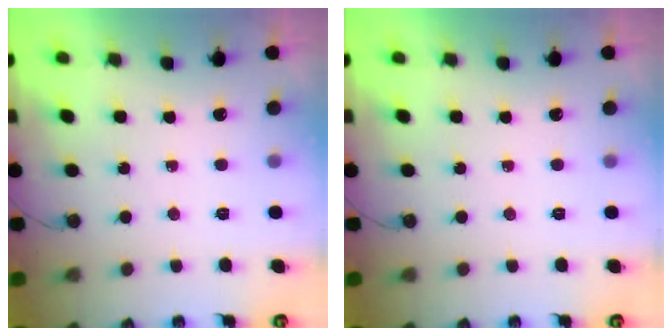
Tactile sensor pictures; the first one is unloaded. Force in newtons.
{"total": 0.0}